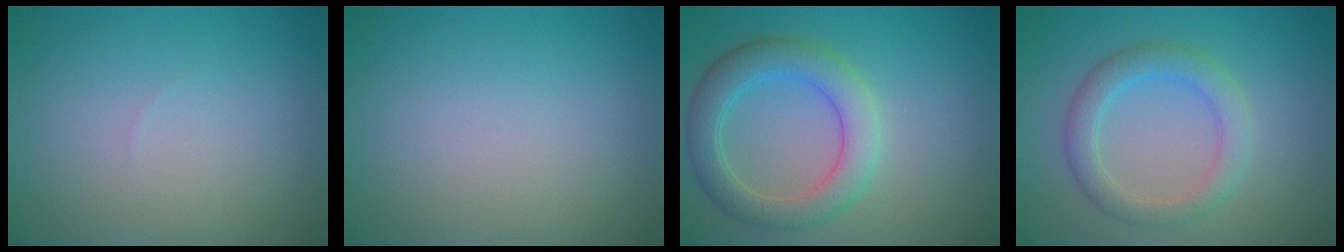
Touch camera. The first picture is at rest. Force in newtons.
{"total": 0.0}
{"total": 4.8, "press": 4.8, "slide": 0.4}
{"total": 3.4, "press": 3.4, "slide": 0.0}